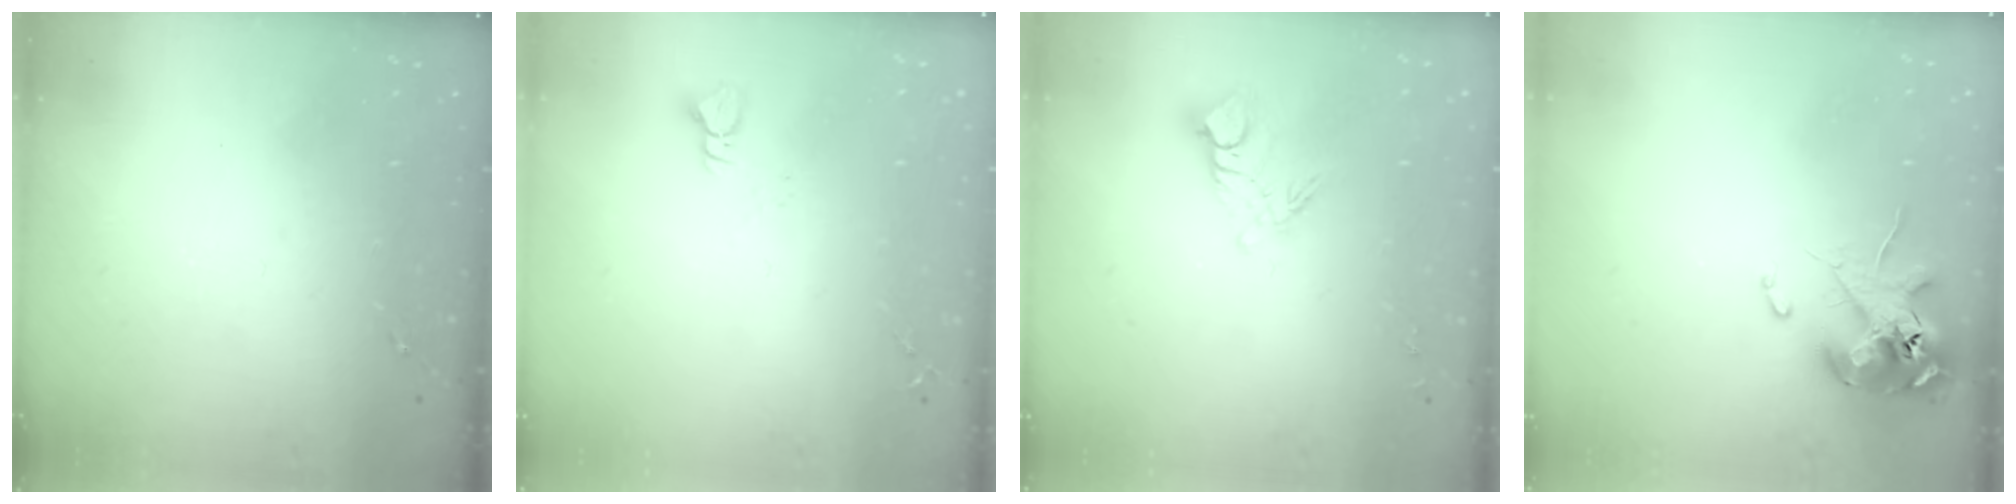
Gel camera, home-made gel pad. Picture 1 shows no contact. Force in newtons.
{"total": 3.0, "press": 3.0, "slide": 0.3}
{"total": 10.0, "press": 9.9, "slide": 1.0}
{"total": 11.6, "press": 11.4, "slide": 2.1}